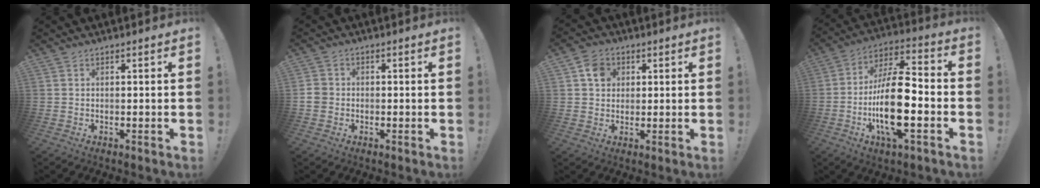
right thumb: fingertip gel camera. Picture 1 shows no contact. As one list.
[{"total": 3.7, "force": [-1.0, 3.3, 1.3], "torque": [-0.035, 0.006, -0.019]}, {"total": 6.3, "force": [2.2, 5.4, 2.3], "torque": [-0.028, -0.002, 0.040]}, {"total": 19.7, "force": [-4.8, 7.6, 17.6], "torque": [-0.332, 0.017, -0.078]}]